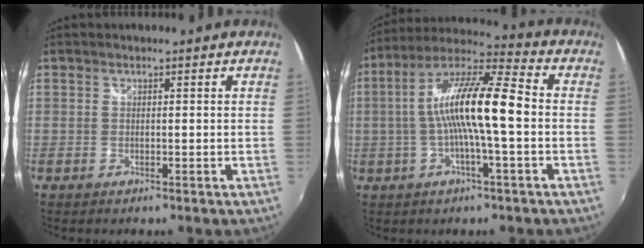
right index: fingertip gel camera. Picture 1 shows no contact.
{"total": 15.0, "force": [-0.9, 2.0, 14.8], "torque": [-0.274, 0.021, -0.024]}